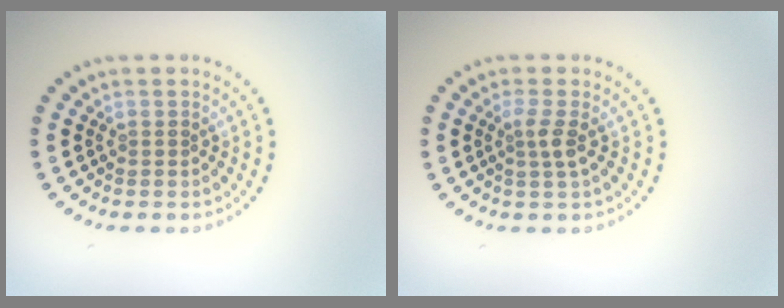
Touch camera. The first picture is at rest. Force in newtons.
{"total": 1.8, "press": 1.3, "slide": 1.2}